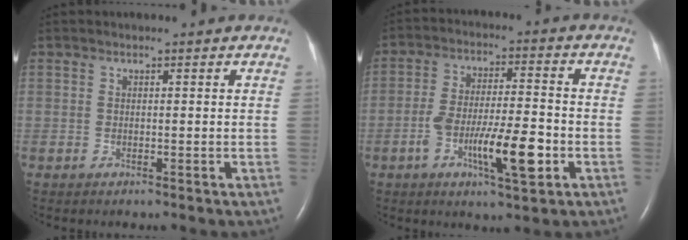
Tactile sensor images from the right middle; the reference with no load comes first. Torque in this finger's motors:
{"motor_torque": [1.17, -0.96, 0.28, 0.12]}